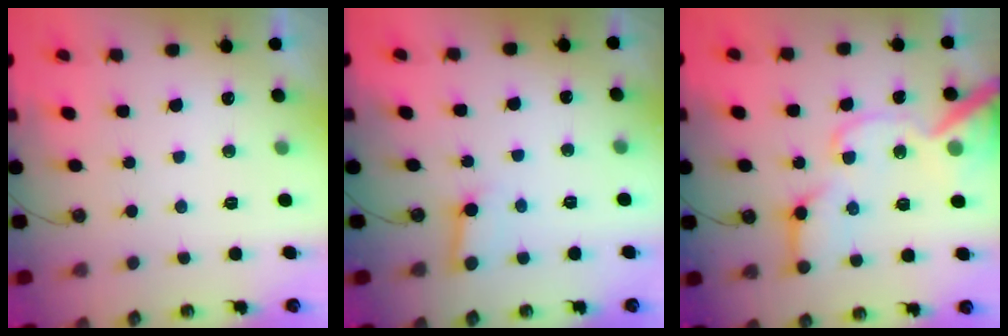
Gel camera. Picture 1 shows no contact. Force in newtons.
{"total": 4.2, "press": 4.2, "slide": 0.1}
{"total": 19.2, "press": 19.0, "slide": 2.3}